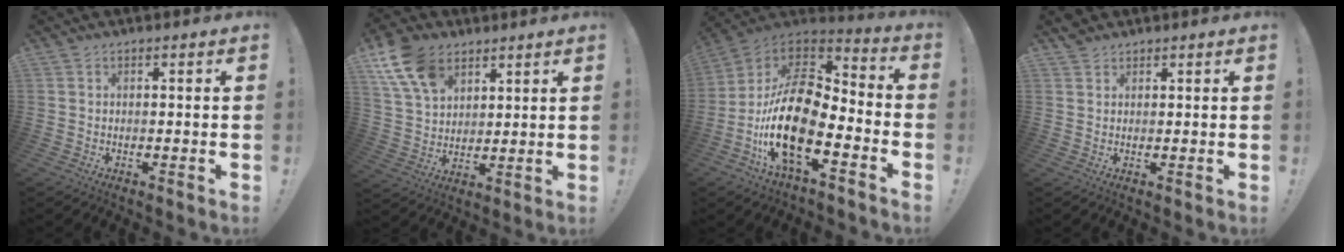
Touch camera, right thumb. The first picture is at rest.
{"total": 14.1, "force": [7.9, 9.3, 7.0], "torque": [-0.130, -0.030, 0.155]}
{"total": 21.1, "force": [-6.8, 9.3, 17.6], "torque": [-0.366, 0.021, -0.117]}
{"total": 2.2, "force": [1.8, 1.2, 0.3], "torque": [-0.001, -0.008, 0.034]}